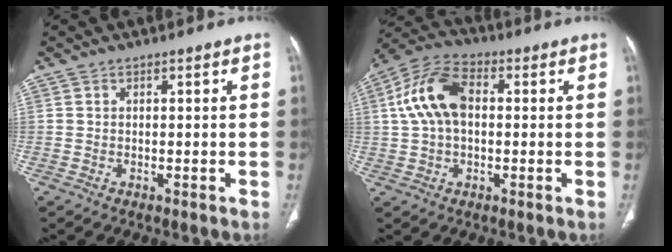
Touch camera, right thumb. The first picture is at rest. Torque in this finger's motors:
{"motor_torque": [-0.82, 0.82, 0.33, -0.15, 0.32]}